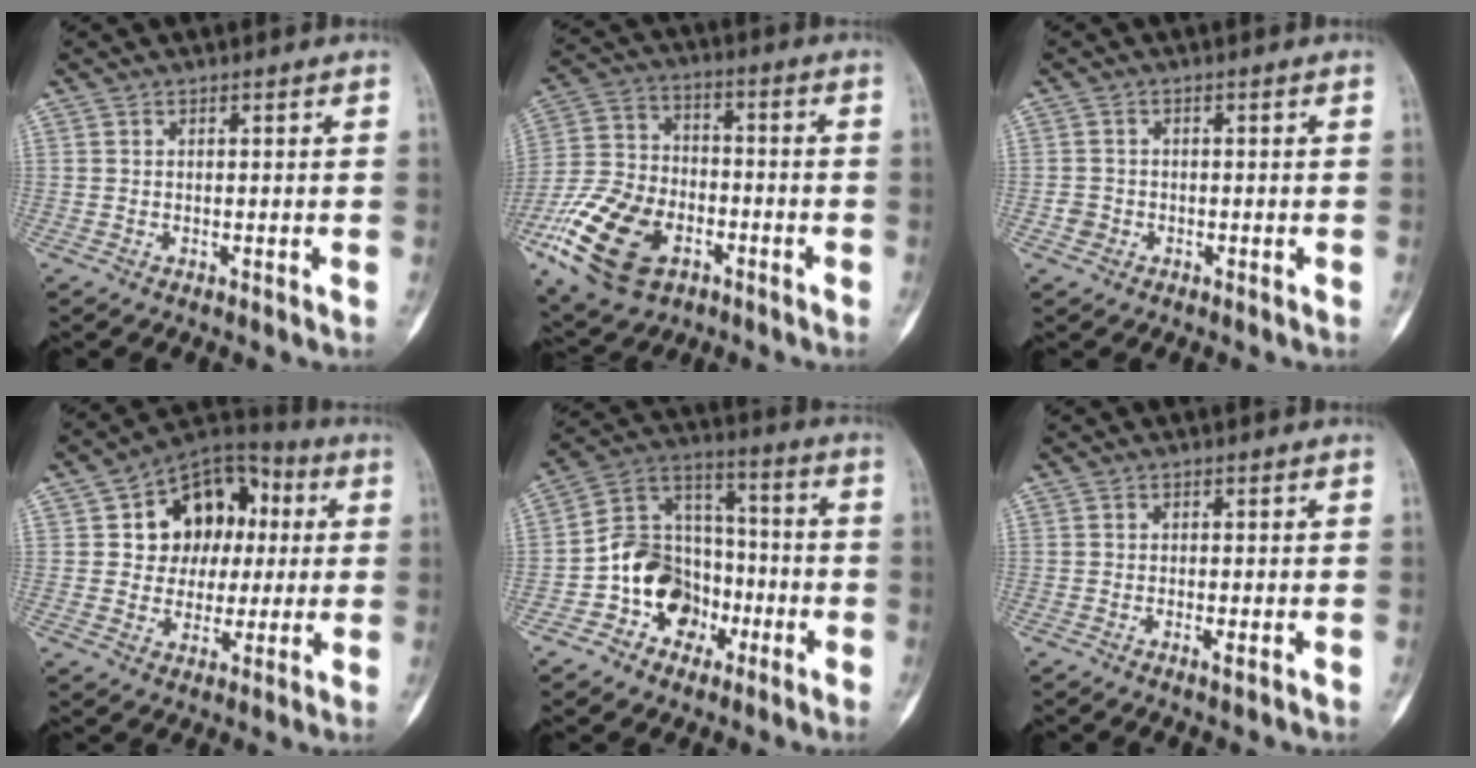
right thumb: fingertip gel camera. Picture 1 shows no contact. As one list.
[{"total": 19.7, "force": [-8.4, 12.3, 12.8], "torque": [-0.243, 0.033, -0.150]}, {"total": 1.9, "force": [-0.7, 1.7, 0.3], "torque": [0.005, 0.009, -0.016]}, {"total": 15.0, "force": [2.7, 11.8, 8.8], "torque": [-0.064, 0.020, 0.038]}, {"total": 14.1, "force": [-5.3, 11.2, 6.8], "torque": [-0.068, 0.071, -0.095]}, {"total": 1.3, "force": [-0.5, 0.3, 1.2], "torque": [-0.020, -0.002, -0.012]}]